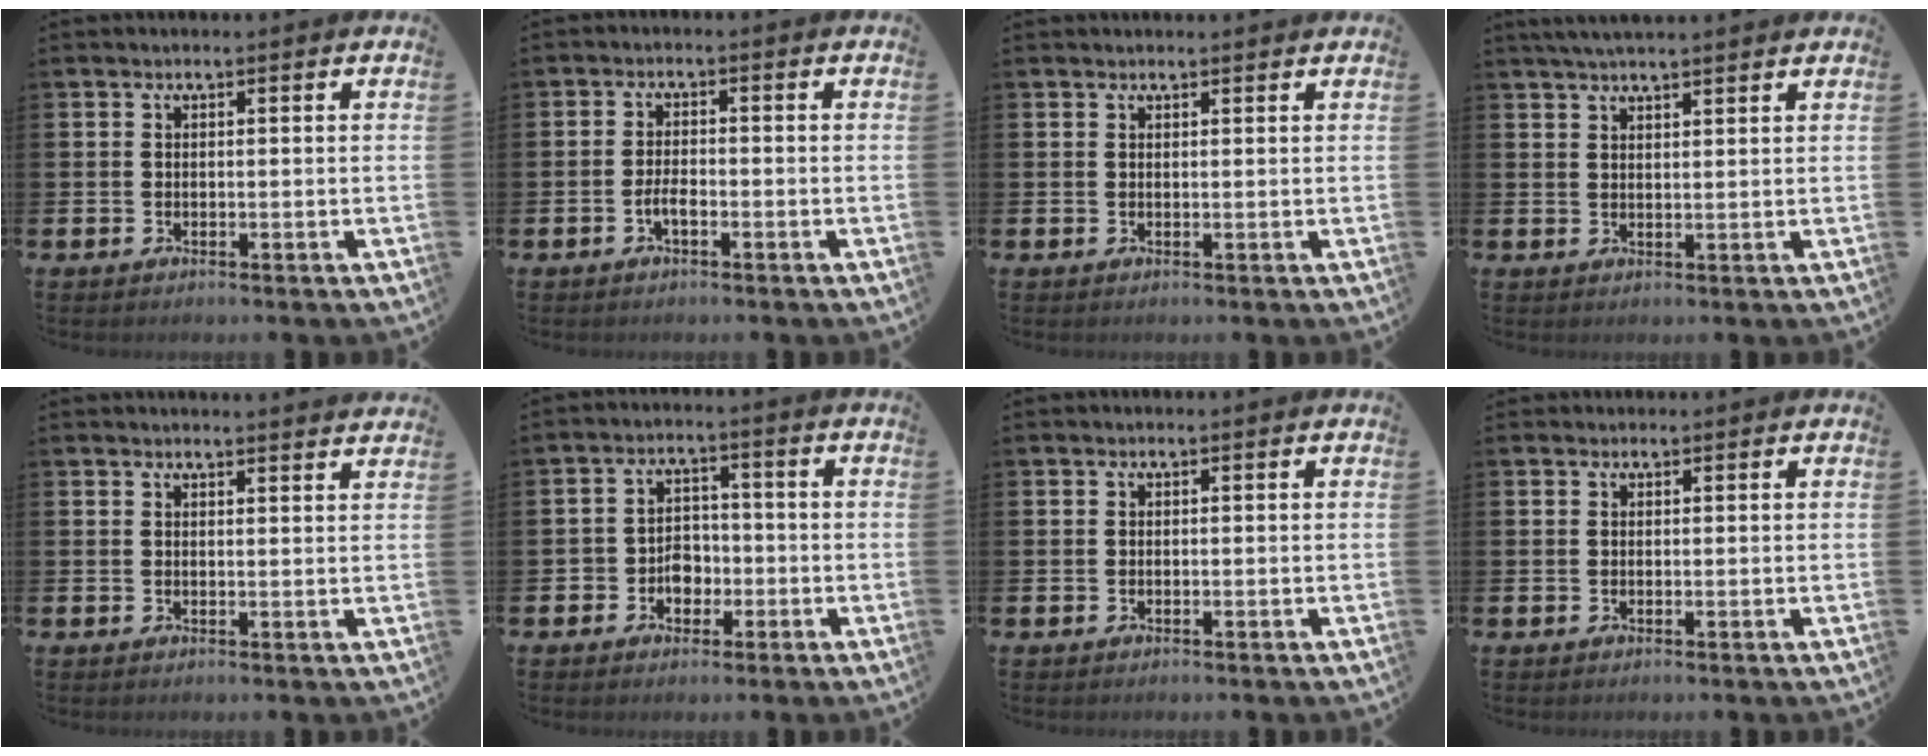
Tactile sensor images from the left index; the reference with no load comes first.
{"total": 2.1, "force": [-0.9, 0.8, 1.7], "torque": [-0.037, 0.005, -0.016]}
{"total": 0.7, "force": [0.7, 0.0, 0.1], "torque": [0.011, -0.006, 0.010]}
{"total": 3.4, "force": [3.2, 0.1, 1.1], "torque": [-0.025, -0.006, 0.059]}
{"total": 2.0, "force": [2.0, -0.3, -0.2], "torque": [0.015, -0.018, 0.034]}
{"total": 3.7, "force": [-1.6, 3.0, 1.4], "torque": [-0.023, 0.003, -0.038]}
{"total": 0.0}
{"total": 0.5, "force": [0.5, 0.3, -0.1], "torque": [0.015, -0.003, 0.006]}